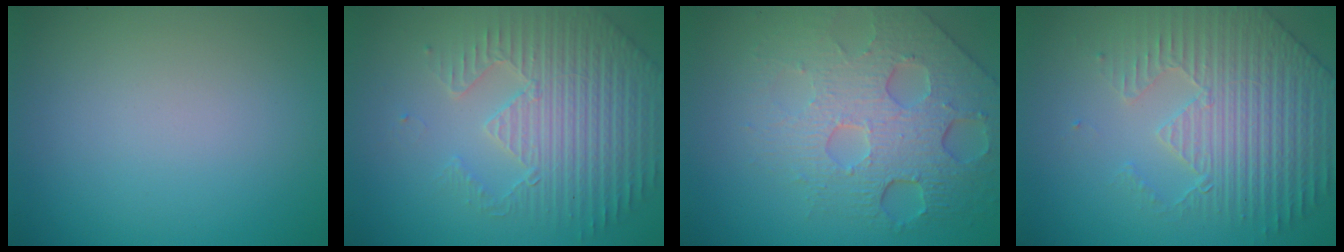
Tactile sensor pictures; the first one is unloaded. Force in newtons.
{"total": 4.9, "press": 4.6, "slide": 1.8}
{"total": 7.9, "press": 5.3, "slide": 5.9}
{"total": 4.7, "press": 4.6, "slide": 1.1}